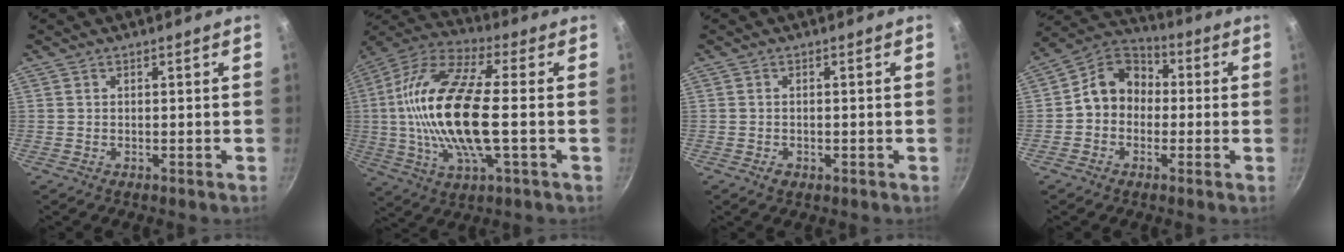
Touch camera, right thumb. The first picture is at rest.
{"total": 21.4, "force": [-0.8, 7.5, 20.1], "torque": [-0.401, 0.019, -0.030]}
{"total": 1.6, "force": [-0.7, 1.0, 1.0], "torque": [-0.017, 0.000, -0.011]}
{"total": 10.0, "force": [-0.3, 8.3, 5.4], "torque": [-0.051, 0.036, -0.031]}